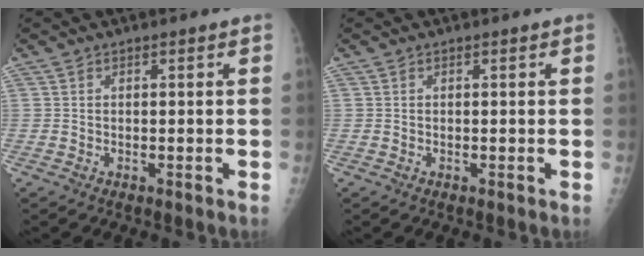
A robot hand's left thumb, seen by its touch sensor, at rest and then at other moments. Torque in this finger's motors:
{"motor_torque": [0.04, 0.07, -0.11, -0.08, 0.00]}